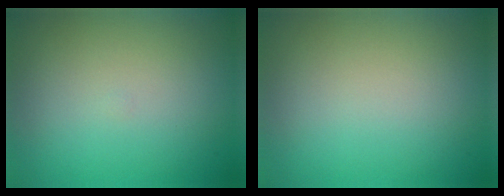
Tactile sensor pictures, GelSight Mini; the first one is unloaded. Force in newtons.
{"total": 0.0}